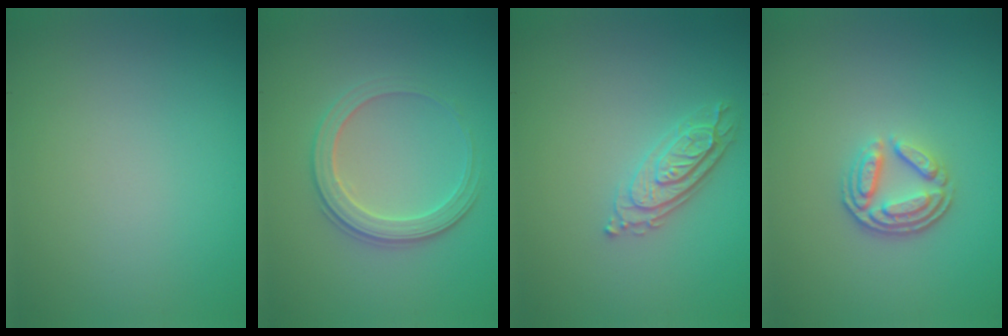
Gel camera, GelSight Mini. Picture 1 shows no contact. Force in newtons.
{"total": 3.1, "press": 2.9, "slide": 1.1}
{"total": 2.9, "press": 2.7, "slide": 1.0}
{"total": 3.7, "press": 2.8, "slide": 2.5}